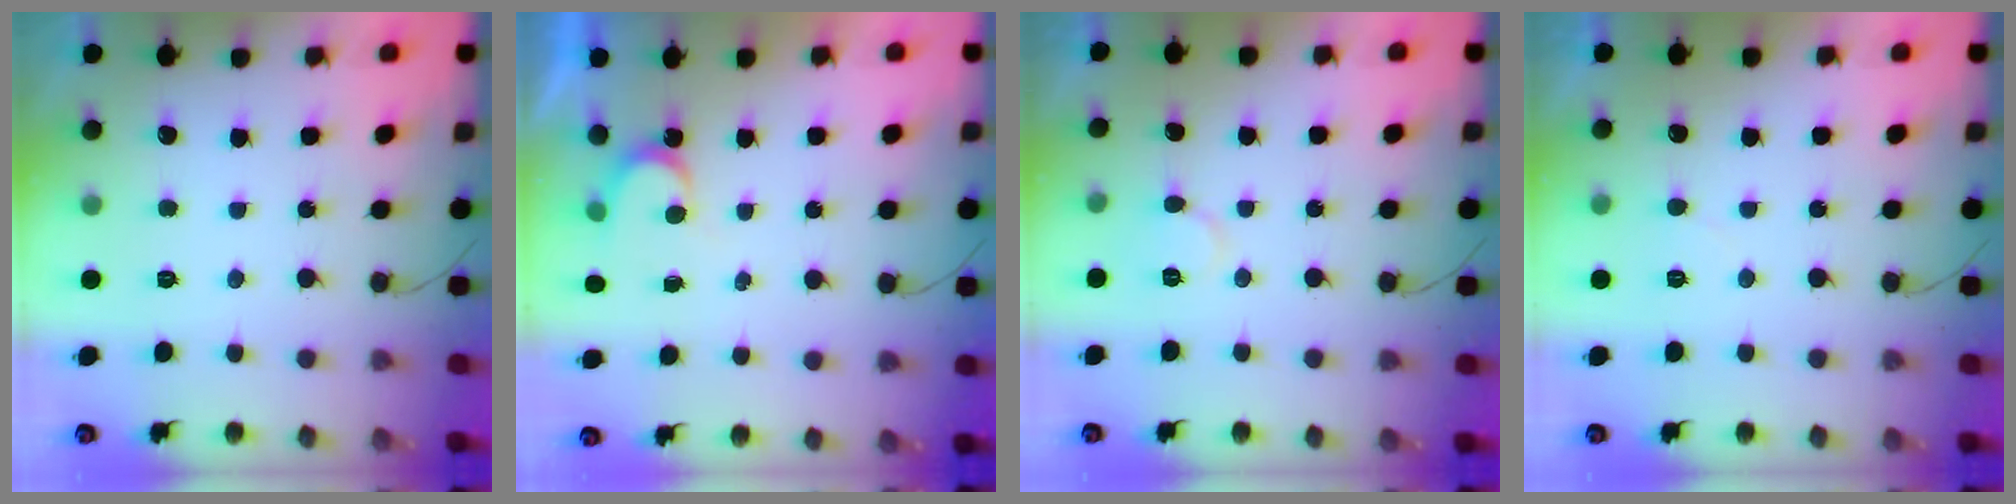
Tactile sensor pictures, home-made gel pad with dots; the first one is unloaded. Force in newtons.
{"total": 2.8, "press": 2.8, "slide": 0.2}
{"total": 5.4, "press": 5.4, "slide": 0.3}
{"total": 4.0, "press": 4.0, "slide": 0.5}